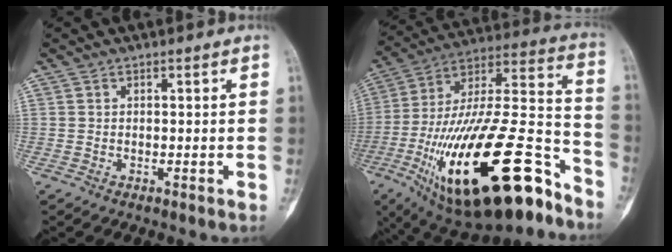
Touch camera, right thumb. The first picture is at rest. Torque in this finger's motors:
{"motor_torque": [0.84, 1.21, 2.29, -0.48, 0.34]}